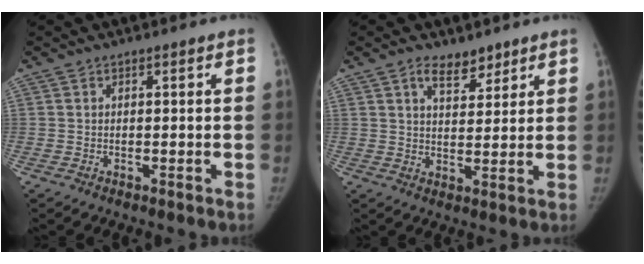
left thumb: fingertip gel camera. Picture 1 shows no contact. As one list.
[{"total": 5.7, "force": [4.0, 2.9, 2.8], "torque": [-0.022, -0.028, 0.067]}]